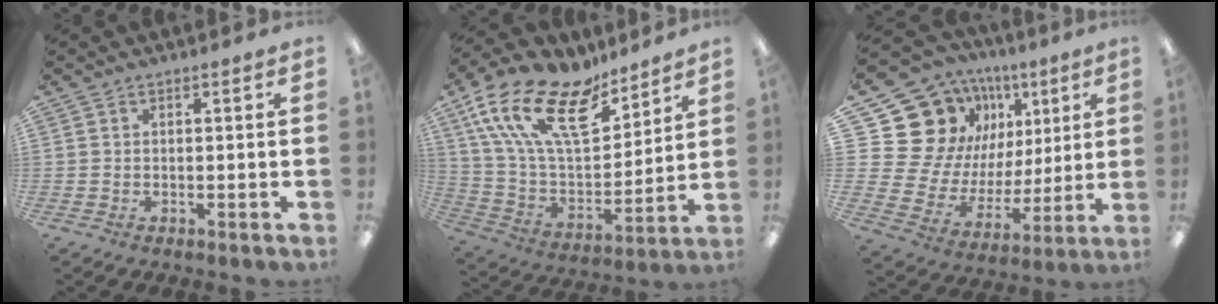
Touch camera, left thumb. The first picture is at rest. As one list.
[{"total": 22.6, "force": [13.5, 10.6, 14.7], "torque": [-0.293, -0.076, 0.242]}, {"total": 20.4, "force": [9.4, 16.5, 7.6], "torque": [-0.151, -0.067, 0.206]}]